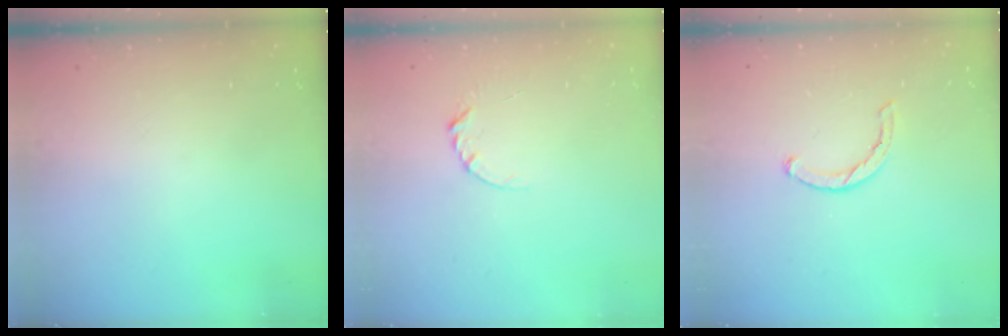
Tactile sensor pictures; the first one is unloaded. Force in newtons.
{"total": 3.4, "press": 3.4, "slide": 0.4}
{"total": 1.9, "press": 1.9, "slide": 0.3}